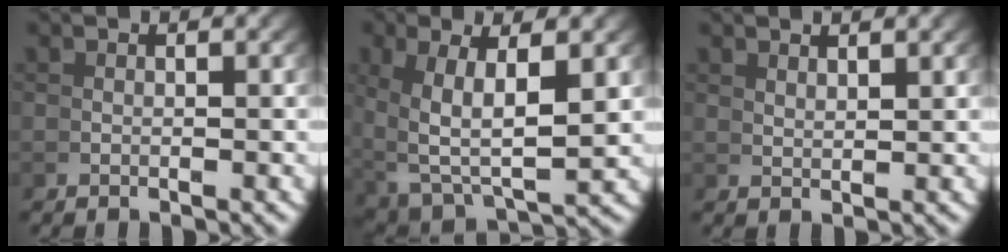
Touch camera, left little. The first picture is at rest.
{"total": 7.0, "force": [0.6, 3.7, 5.9], "torque": [-0.120, -0.033, 0.038]}
{"total": 2.2, "force": [1.8, -1.2, 0.1], "torque": [0.005, -0.001, 0.042]}